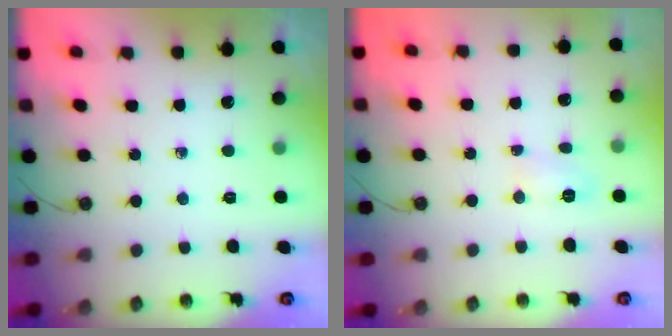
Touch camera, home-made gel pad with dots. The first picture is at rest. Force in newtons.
{"total": 4.0, "press": 3.9, "slide": 0.5}